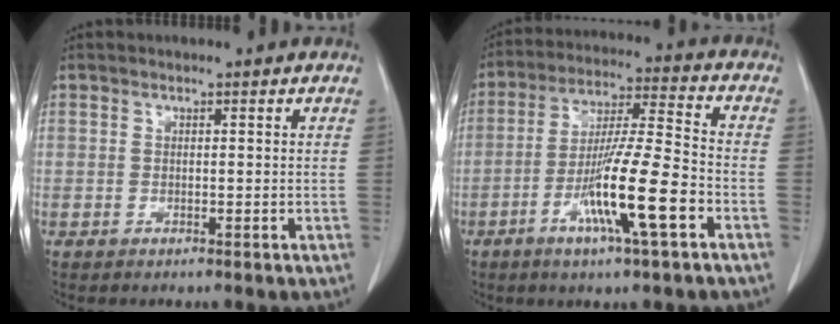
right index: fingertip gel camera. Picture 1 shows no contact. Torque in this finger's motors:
{"motor_torque": [1.20, -0.87, 0.57, 0.21]}